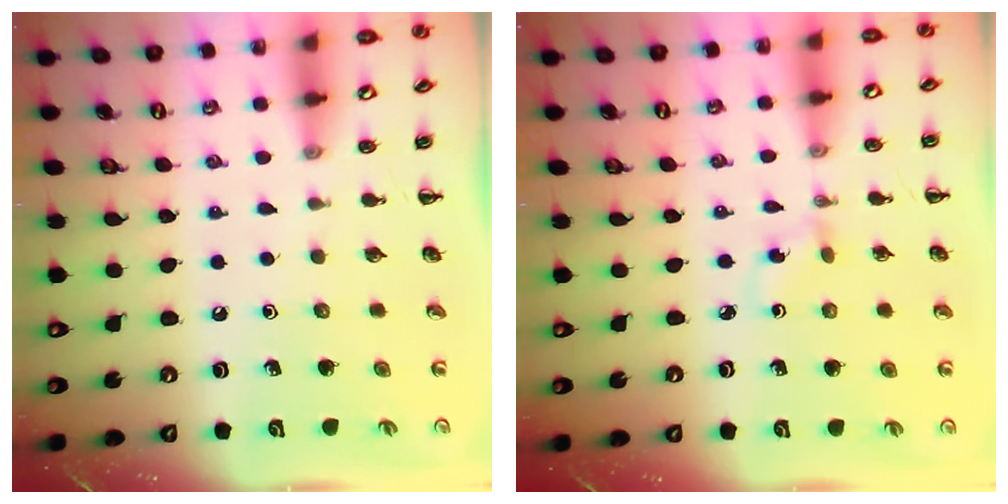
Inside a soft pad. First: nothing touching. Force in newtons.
{"total": 1.7, "press": 1.5, "slide": 0.9}